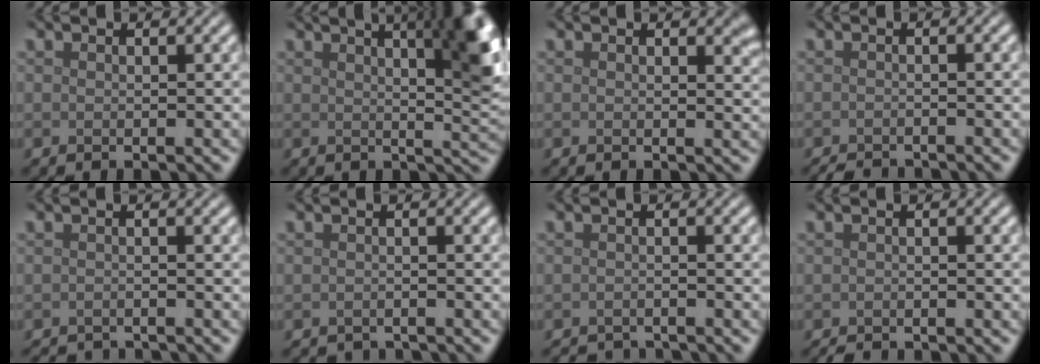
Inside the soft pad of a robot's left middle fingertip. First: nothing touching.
{"total": 11.3, "force": [4.6, 4.1, 9.4], "torque": [-0.078, 0.043, 0.047]}
{"total": 1.4, "force": [0.9, 0.4, 1.0], "torque": [-0.007, -0.005, 0.015]}
{"total": 2.6, "force": [-2.6, 0.4, 0.6], "torque": [-0.007, -0.006, -0.044]}
{"total": 4.1, "force": [-4.0, 0.4, 0.8], "torque": [-0.015, -0.004, -0.061]}
{"total": 2.7, "force": [-2.7, 0.2, 0.2], "torque": [0.001, -0.009, -0.039]}
{"total": 3.5, "force": [-3.5, 0.4, 0.5], "torque": [-0.011, 0.000, -0.055]}
{"total": 2.1, "force": [-2.0, 0.2, 0.5], "torque": [-0.004, -0.005, -0.034]}